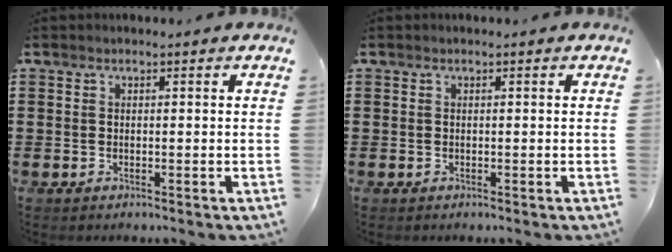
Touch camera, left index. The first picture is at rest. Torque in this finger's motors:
{"motor_torque": [0.00, 0.00, 0.00, 0.00]}